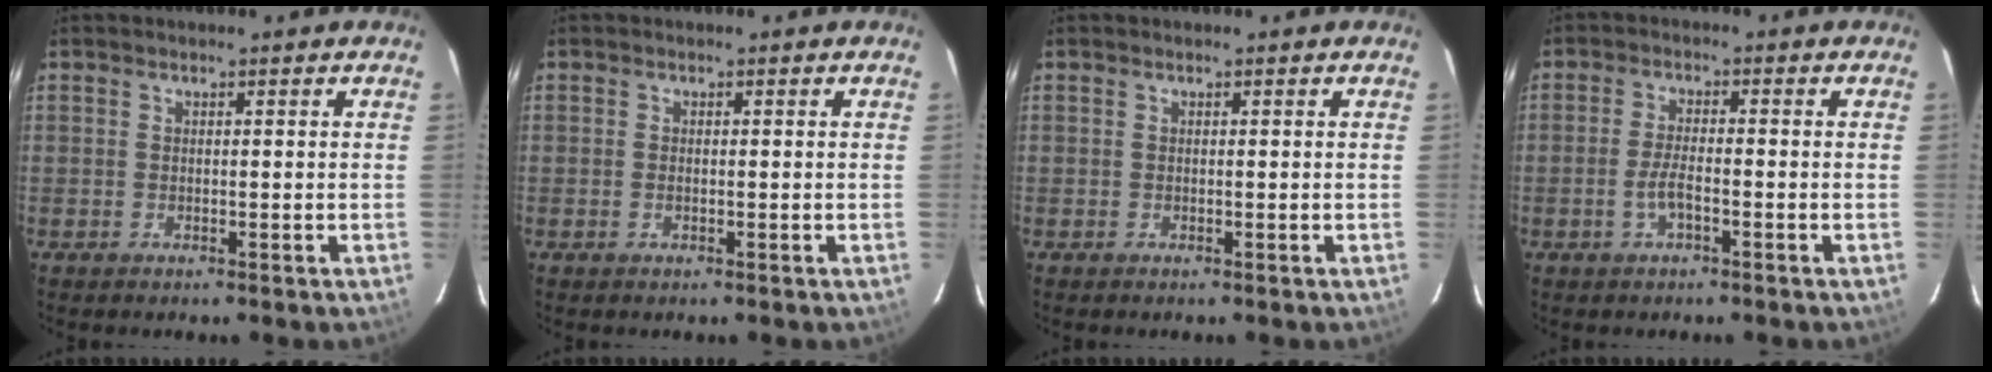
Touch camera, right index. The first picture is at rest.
{"total": 0.7, "force": [-0.2, 0.3, 0.6], "torque": [-0.013, 0.000, -0.005]}
{"total": 0.0}
{"total": 3.5, "force": [-1.7, 0.8, 3.0], "torque": [-0.065, -0.001, -0.032]}